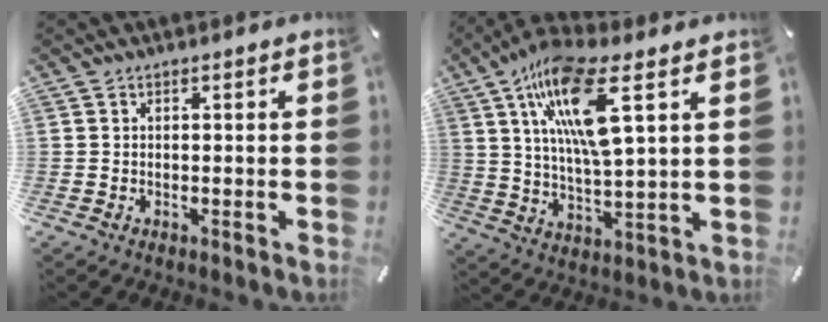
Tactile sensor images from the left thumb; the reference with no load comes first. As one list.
[{"total": 16.1, "force": [7.6, 4.2, 13.6], "torque": [-0.275, -0.019, 0.121]}]